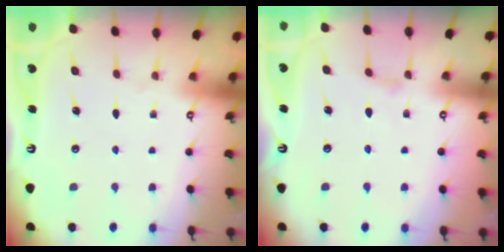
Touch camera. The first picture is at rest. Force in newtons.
{"total": 1.5, "press": 1.5, "slide": 0.3}